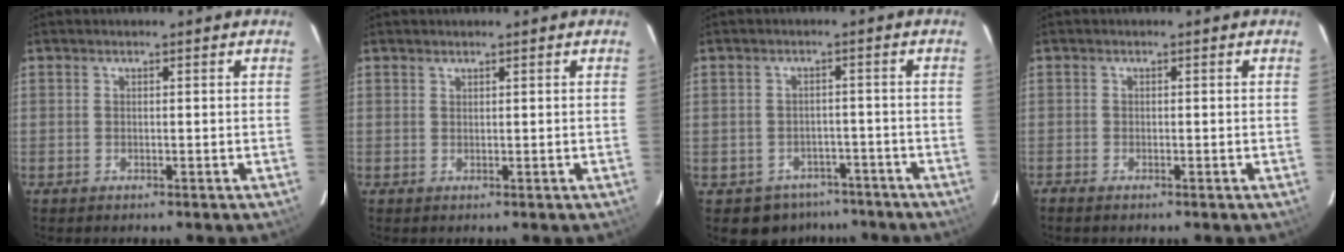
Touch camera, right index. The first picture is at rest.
{"total": 0.5, "force": [0.5, 0.2, 0.0], "torque": [0.000, 0.001, 0.010]}
{"total": 6.6, "force": [-4.6, 4.7, 0.8], "torque": [-0.021, 0.028, -0.050]}
{"total": 1.0, "force": [-0.9, 0.4, 0.3], "torque": [-0.010, -0.004, -0.019]}